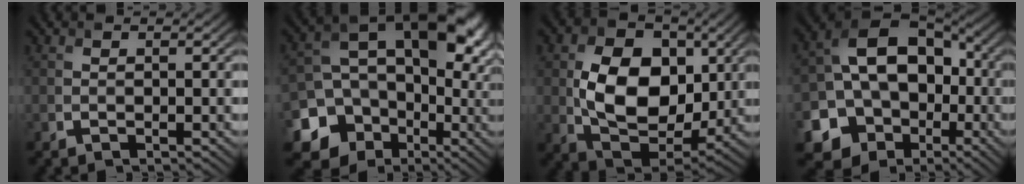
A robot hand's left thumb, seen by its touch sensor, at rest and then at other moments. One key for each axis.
{"total": 17.0, "fx": -2.5, "fy": 14.0, "fz": 9.4, "tx": -0.182, "ty": -0.029, "tz": -0.040}
{"total": 12.1, "fx": 0.9, "fy": 8.2, "fz": 8.9, "tx": -0.169, "ty": -0.007, "tz": 0.019}
{"total": 17.5, "fx": -4.0, "fy": 14.0, "fz": 9.7, "tx": -0.181, "ty": -0.024, "tz": -0.079}